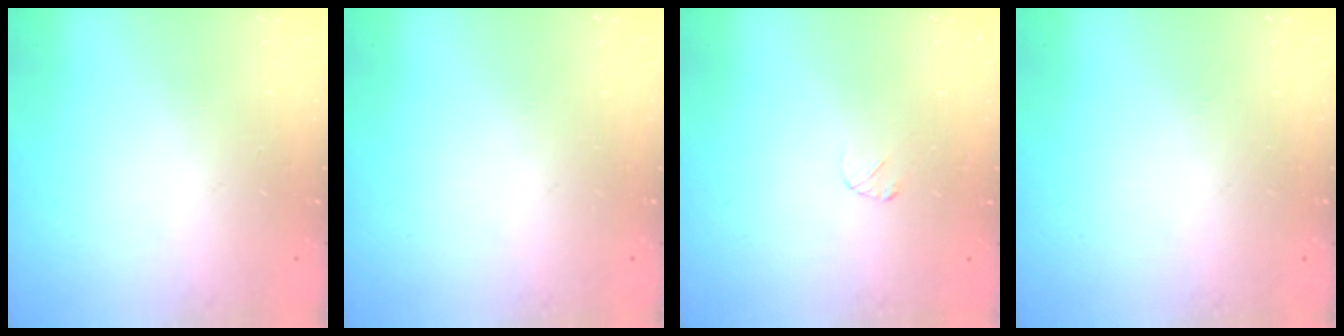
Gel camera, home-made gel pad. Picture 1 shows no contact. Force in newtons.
{"total": 0.0}
{"total": 3.3, "press": 3.3, "slide": 0.3}
{"total": 0.0}